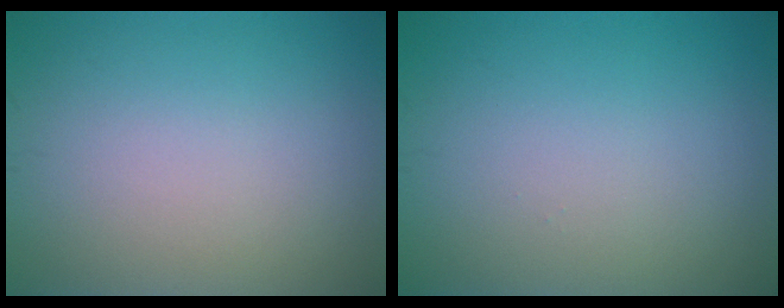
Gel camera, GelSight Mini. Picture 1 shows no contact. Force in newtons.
{"total": 0.0}